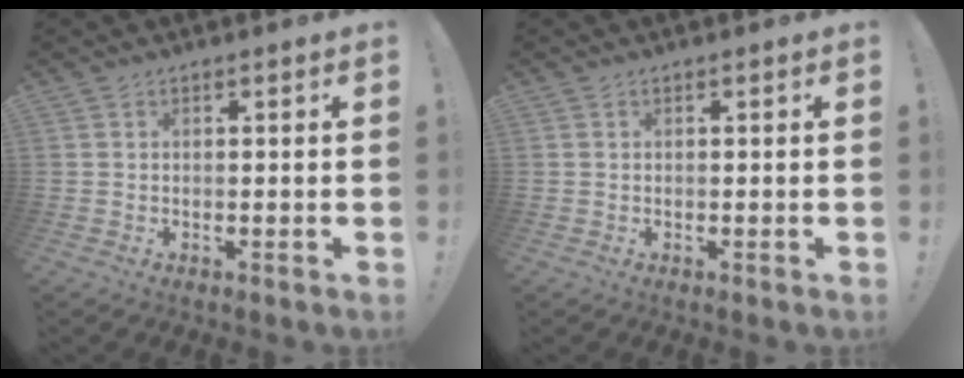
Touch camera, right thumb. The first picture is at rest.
{"total": 0.0}